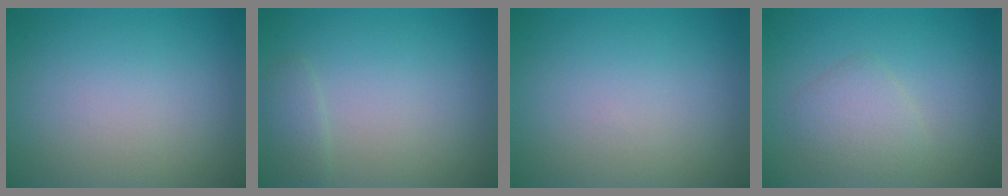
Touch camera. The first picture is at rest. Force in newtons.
{"total": 1.0, "press": 1.0, "slide": 0.2}
{"total": 0.0}
{"total": 2.2, "press": 2.2, "slide": 0.1}